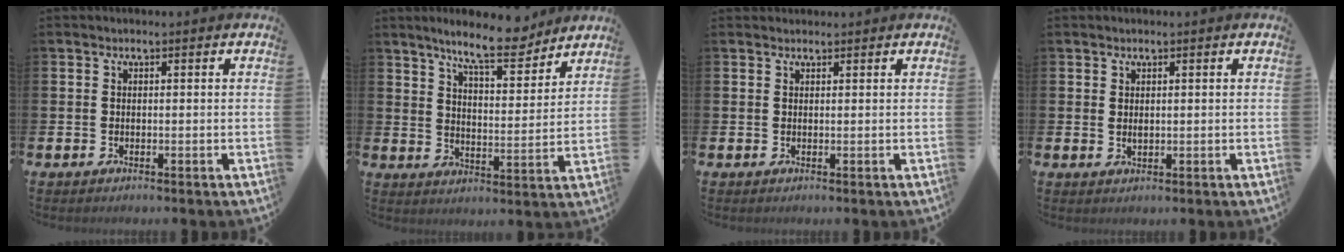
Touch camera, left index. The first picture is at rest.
{"total": 9.6, "force": [8.5, 2.0, 3.9], "torque": [-0.083, -0.043, 0.151]}
{"total": 0.7, "force": [0.7, 0.2, 0.1], "torque": [0.007, -0.001, 0.011]}
{"total": 1.0, "force": [0.8, 0.5, 0.6], "torque": [-0.002, 0.001, 0.011]}